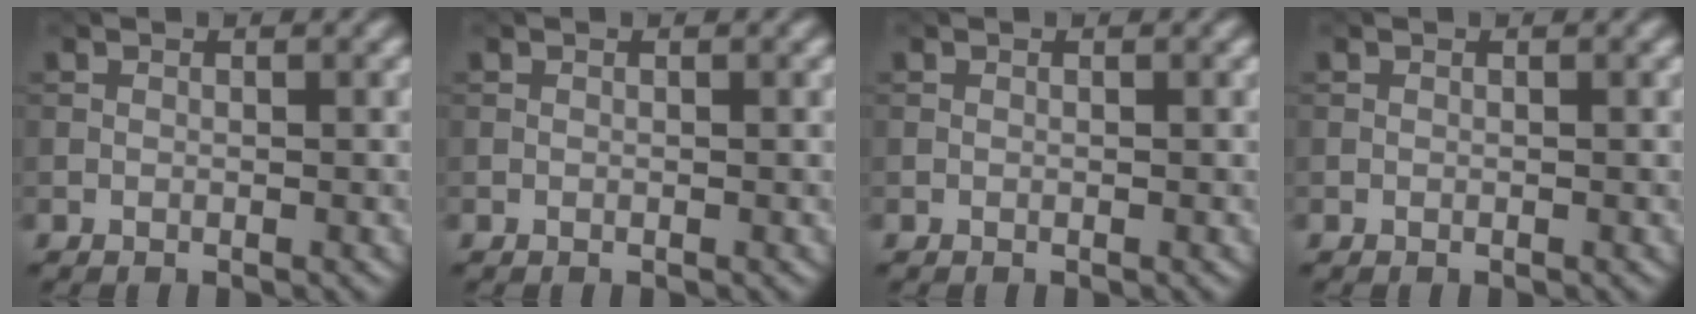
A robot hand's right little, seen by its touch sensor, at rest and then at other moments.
{"total": 0.0}
{"total": 0.0}
{"total": 0.0}